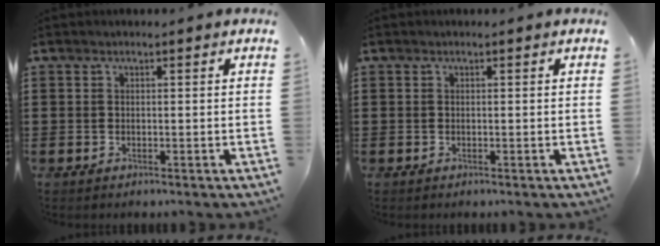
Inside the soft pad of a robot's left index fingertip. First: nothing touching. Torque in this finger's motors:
{"motor_torque": [0.00, 0.00, 0.00, -0.03]}